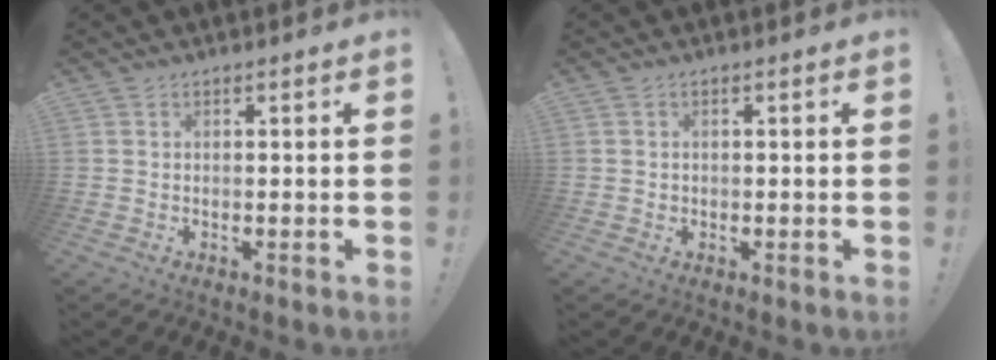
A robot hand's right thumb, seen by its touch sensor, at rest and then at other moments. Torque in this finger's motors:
{"motor_torque": [-0.05, 0.02, 0.26, -0.01, 0.00]}